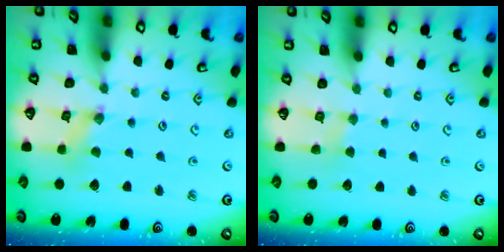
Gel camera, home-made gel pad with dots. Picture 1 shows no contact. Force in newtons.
{"total": 1.6, "press": 1.6, "slide": 0.3}